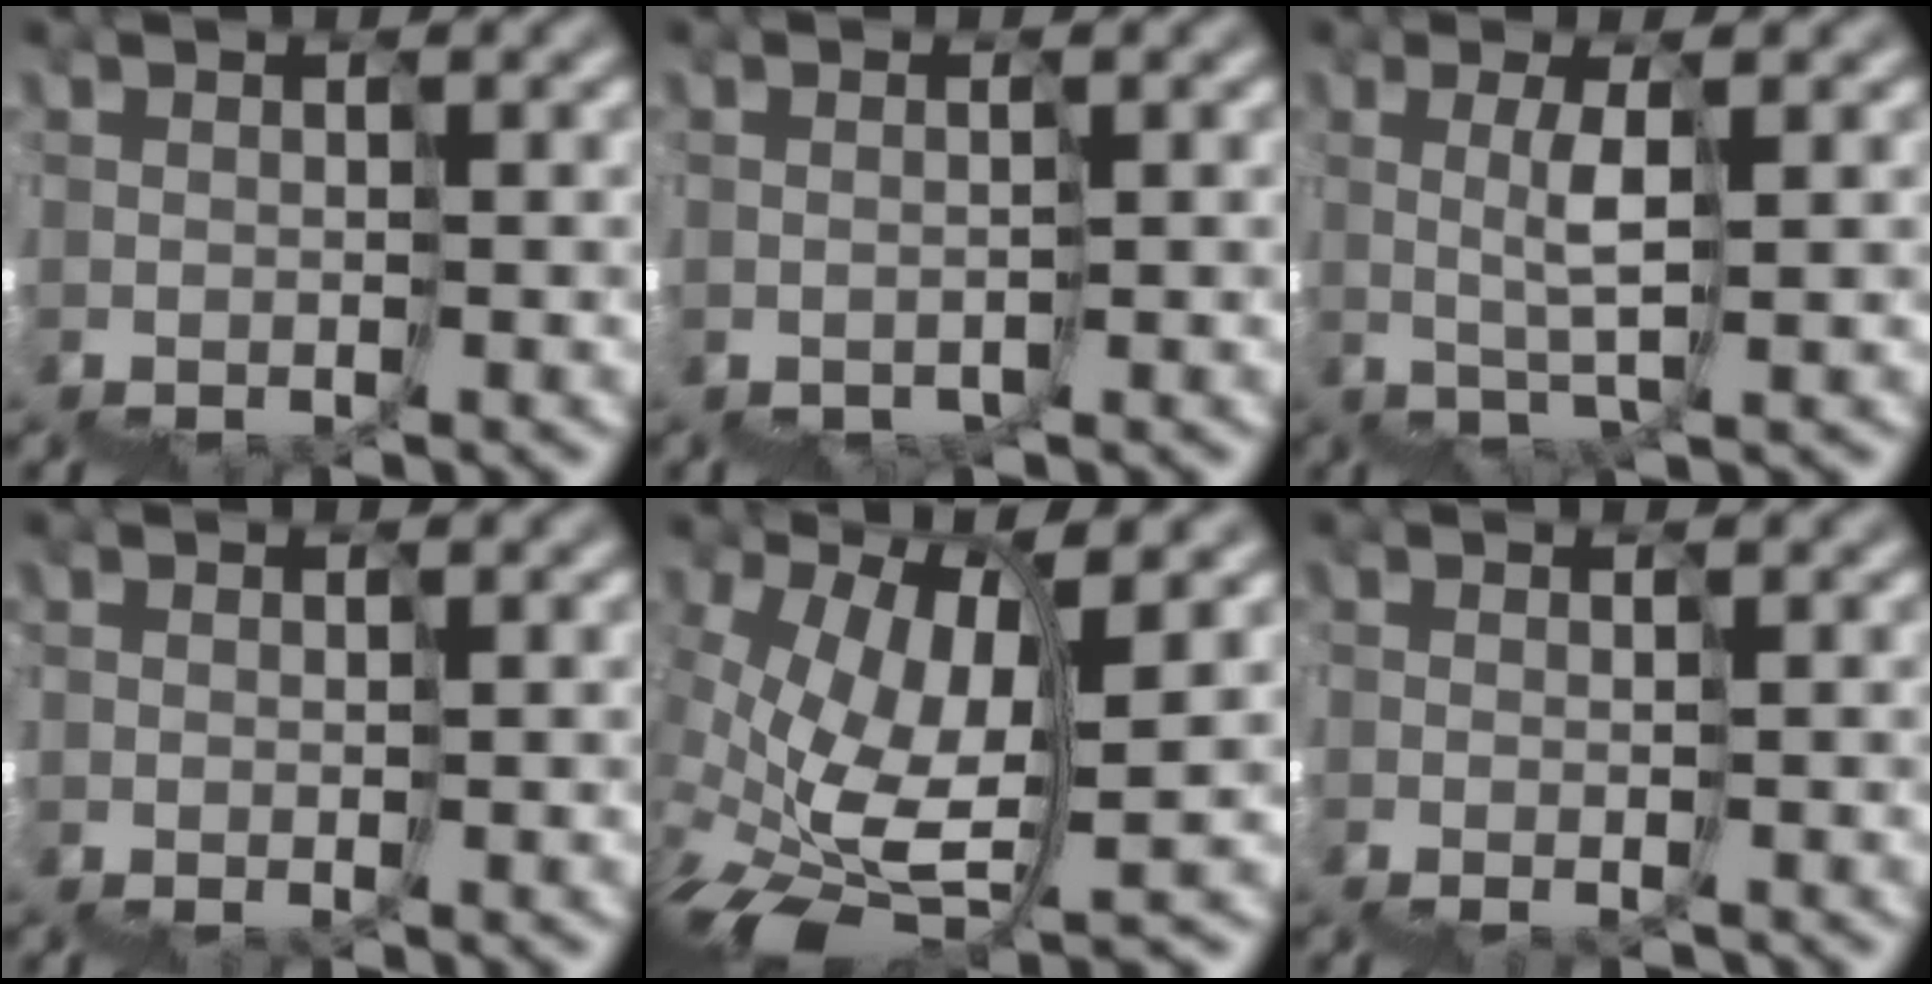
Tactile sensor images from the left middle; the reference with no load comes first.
{"total": 1.2, "force": [-1.2, -0.3, 0.0], "torque": [-0.003, -0.001, -0.024]}
{"total": 1.9, "force": [1.1, -1.3, -0.8], "torque": [0.016, 0.021, 0.016]}
{"total": 0.6, "force": [0.0, 0.4, 0.4], "torque": [-0.005, -0.001, 0.001]}
{"total": 5.1, "force": [-0.1, 1.6, 4.9], "torque": [-0.121, 0.006, 0.004]}
{"total": 3.4, "force": [-1.3, 1.2, 2.9], "torque": [-0.035, -0.014, -0.010]}